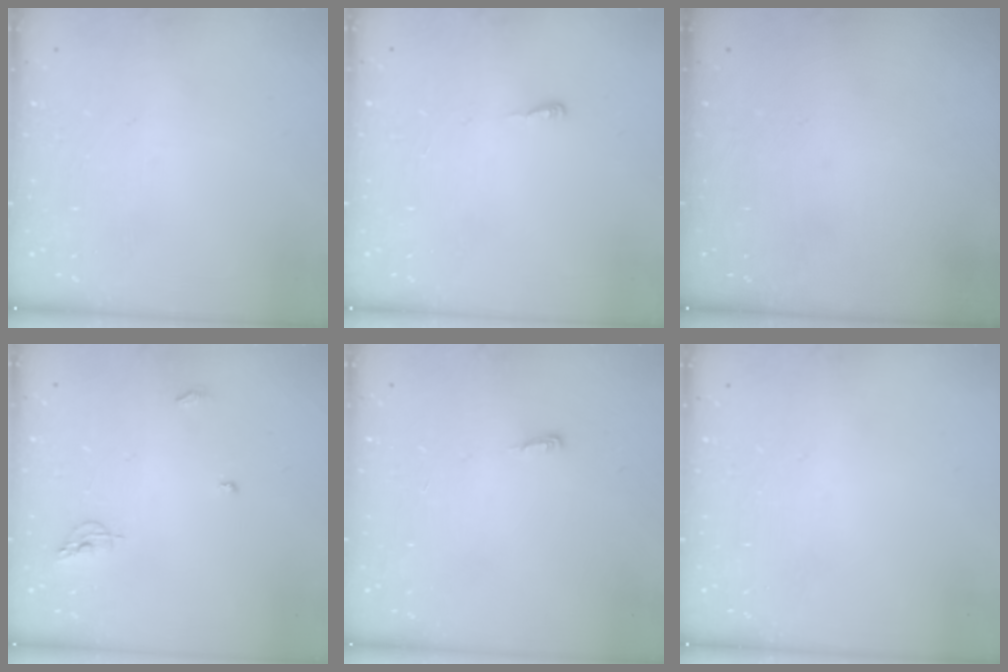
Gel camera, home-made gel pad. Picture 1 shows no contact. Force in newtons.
{"total": 4.4, "press": 4.4, "slide": 0.5}
{"total": 0.0}
{"total": 5.9, "press": 5.9, "slide": 0.2}
{"total": 3.3, "press": 3.3, "slide": 0.8}
{"total": 0.0}